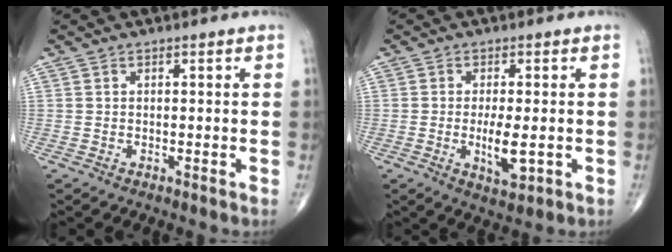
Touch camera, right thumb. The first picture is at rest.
{"total": 5.7, "force": [-0.9, 1.9, 5.3], "torque": [-0.093, -0.012, -0.013]}